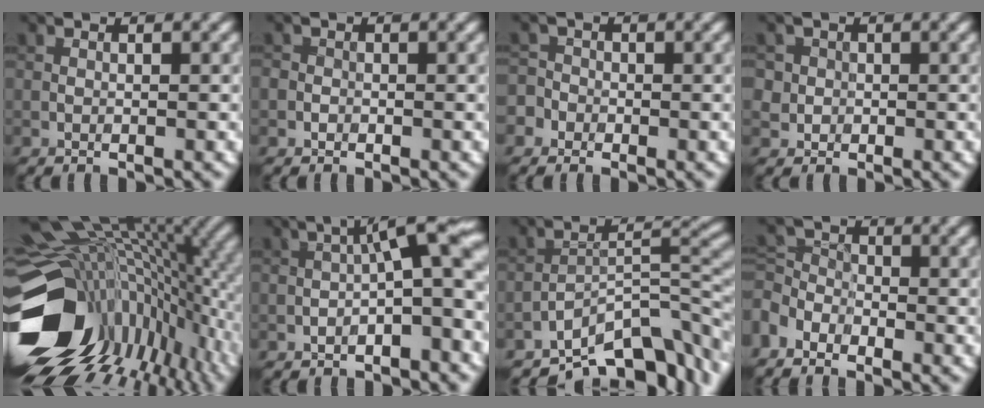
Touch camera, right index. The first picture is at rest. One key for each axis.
{"total": 0.9, "fx": -0.4, "fy": 0.9, "fz": 0.1, "tx": 0.008, "ty": -0.002, "tz": -0.008}
{"total": 2.6, "fx": -1.4, "fy": 2.2, "fz": 0.5, "tx": 0.010, "ty": 0.007, "tz": -0.036}
{"total": 2.3, "fx": 0.3, "fy": 2.2, "fz": 0.5, "tx": 0.004, "ty": 0.008, "tz": 0.008}
{"total": 19.1, "fx": -4.3, "fy": 13.0, "fz": 13.3, "tx": -0.236, "ty": -0.017, "tz": -0.040}
{"total": 6.1, "fx": -0.5, "fy": 1.3, "fz": 5.9, "tx": -0.081, "ty": 0.023, "tz": -0.016}
{"total": 8.8, "fx": -6.7, "fy": 3.0, "fz": 4.8, "tx": -0.050, "ty": -0.002, "tz": -0.125}
{"total": 3.3, "fx": -2.3, "fy": 2.0, "fz": 1.1, "tx": -0.028, "ty": 0.002, "tz": -0.057}